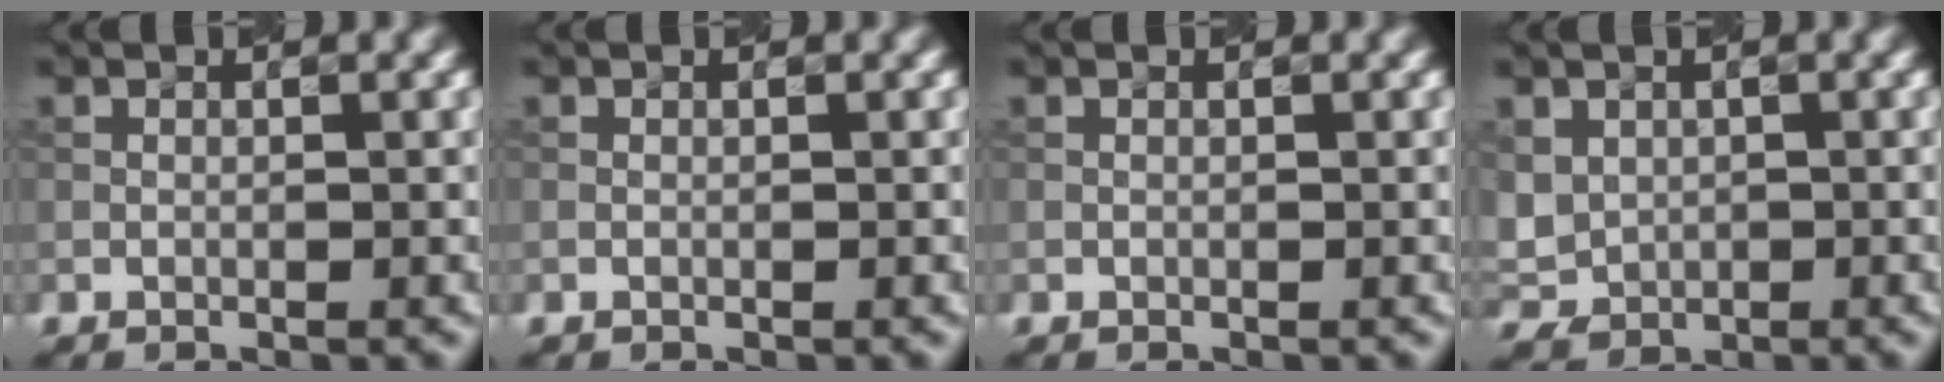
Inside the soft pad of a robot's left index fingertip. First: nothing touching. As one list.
[{"total": 0.0}, {"total": 0.0}, {"total": 3.1, "force": [0.7, 2.8, 1.1], "torque": [-0.035, 0.001, 0.019]}]